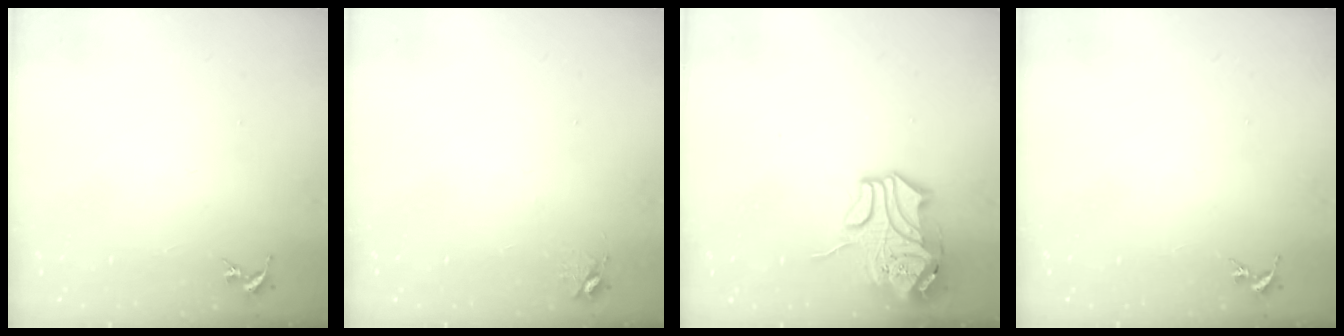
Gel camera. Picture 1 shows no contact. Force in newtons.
{"total": 4.7, "press": 4.7, "slide": 0.6}
{"total": 14.0, "press": 13.8, "slide": 2.1}
{"total": 0.0}